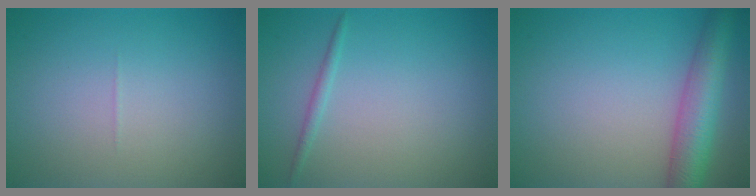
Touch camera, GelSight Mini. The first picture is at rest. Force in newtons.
{"total": 0.9, "press": 0.9, "slide": 0.0}
{"total": 5.7, "press": 5.7, "slide": 0.3}